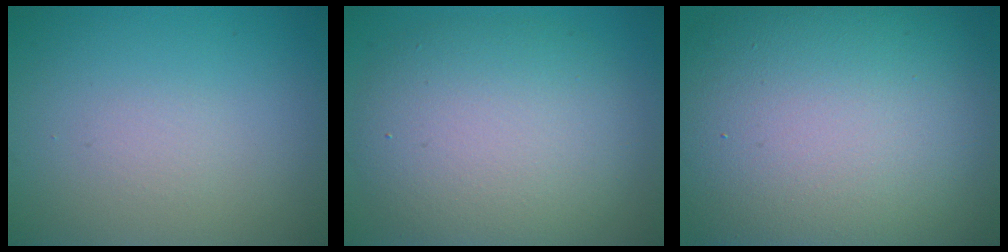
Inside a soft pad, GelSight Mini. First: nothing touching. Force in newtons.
{"total": 8.4, "press": 8.4, "slide": 0.7}
{"total": 18.7, "press": 18.7, "slide": 1.0}